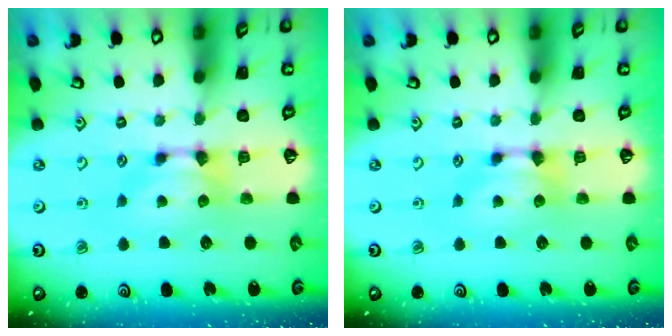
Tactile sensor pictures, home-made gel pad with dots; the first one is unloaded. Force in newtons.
{"total": 0.0}